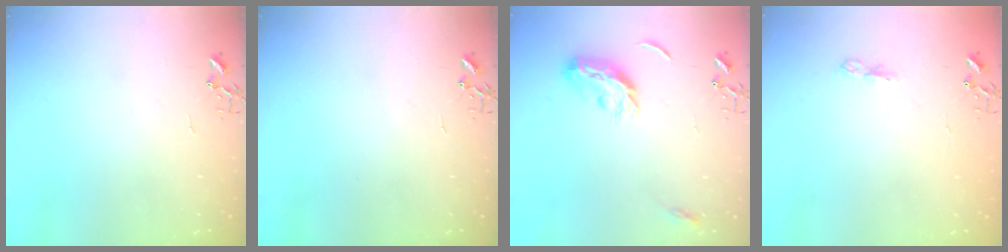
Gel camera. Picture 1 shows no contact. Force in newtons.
{"total": 0.0}
{"total": 9.9, "press": 9.9, "slide": 0.3}
{"total": 6.2, "press": 6.2, "slide": 0.8}